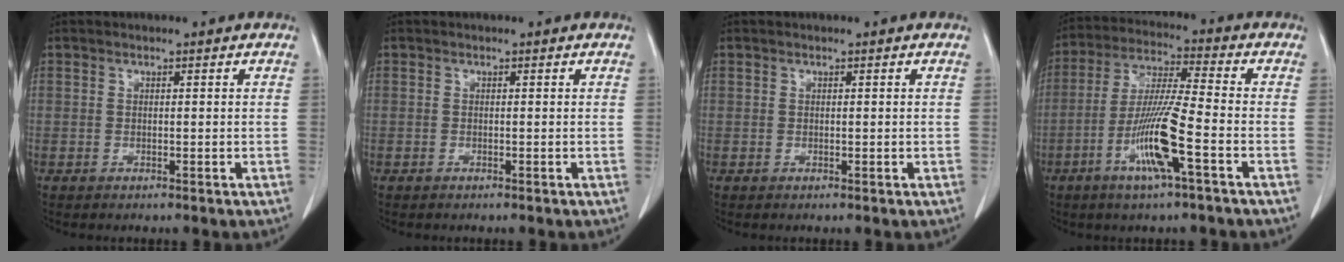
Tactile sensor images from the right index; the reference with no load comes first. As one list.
[{"total": 0.0}, {"total": 0.0}, {"total": 11.2, "force": [-4.4, -0.1, 10.4], "torque": [-0.207, -0.009, -0.086]}]